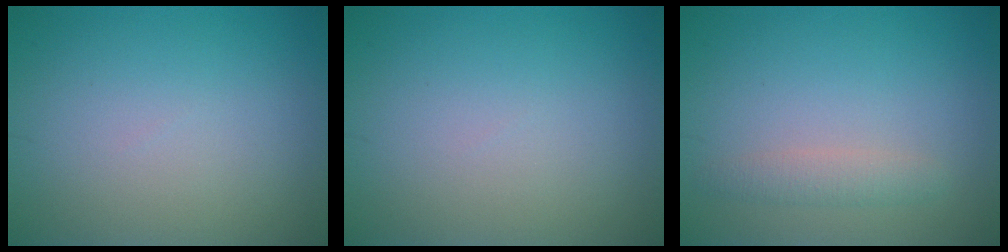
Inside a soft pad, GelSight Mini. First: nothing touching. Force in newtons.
{"total": 0.0}
{"total": 1.6, "press": 1.6, "slide": 0.0}